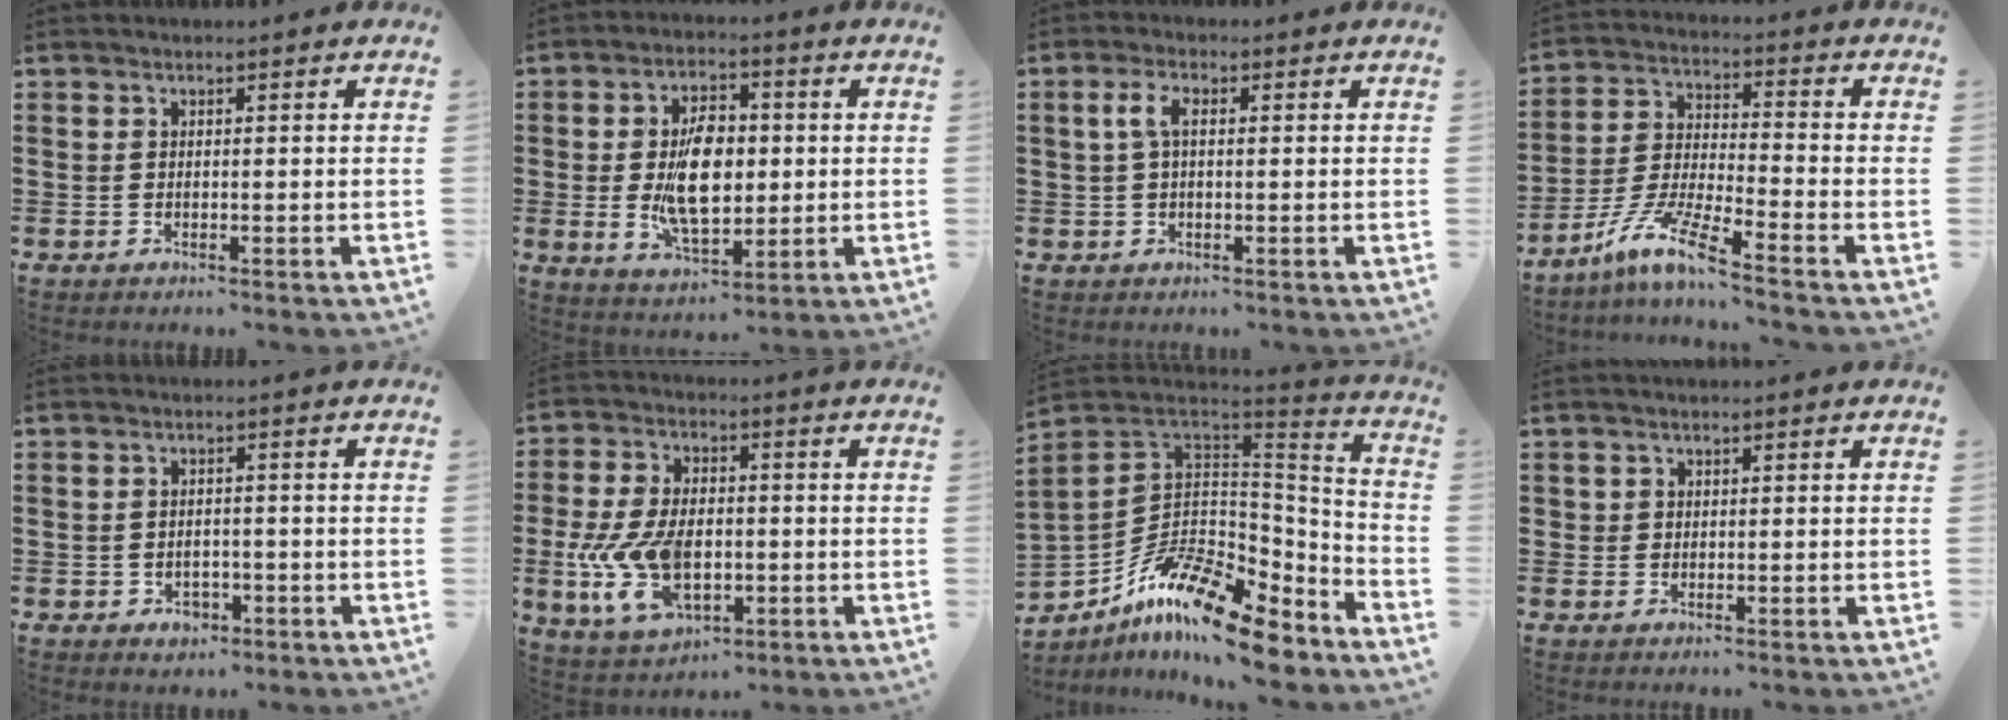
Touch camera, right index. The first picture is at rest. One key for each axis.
{"total": 9.9, "fx": 0.0, "fy": 5.4, "fz": 8.3, "tx": -0.152, "ty": -0.002, "tz": -0.004}
{"total": 3.6, "fx": 0.5, "fy": 1.6, "fz": 3.2, "tx": -0.081, "ty": 0.005, "tz": 0.002}
{"total": 8.7, "fx": -6.8, "fy": 0.1, "fz": 5.5, "tx": -0.136, "ty": -0.016, "tz": -0.141}
{"total": 2.1, "fx": -1.0, "fy": 1.5, "fz": 1.1, "tx": -0.026, "ty": -0.002, "tz": -0.020}
{"total": 11.6, "fx": -2.3, "fy": 6.8, "fz": 9.1, "tx": -0.223, "ty": -0.007, "tz": -0.041}
{"total": 14.5, "fx": -9.5, "fy": 5.3, "fz": 9.7, "tx": -0.187, "ty": 0.029, "tz": -0.174}
{"total": 0.7, "fx": 0.3, "fy": 0.7, "fz": 0.1, "tx": -0.002, "ty": 0.005, "tz": 0.004}